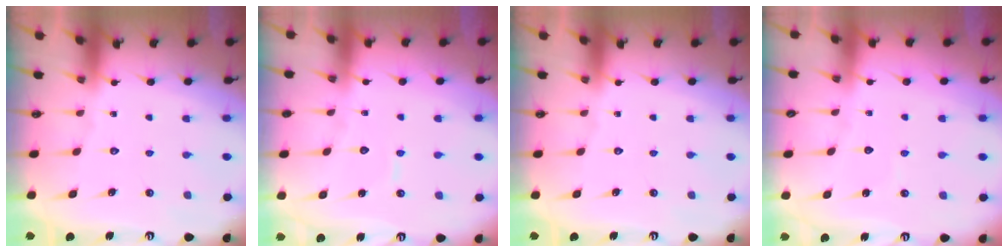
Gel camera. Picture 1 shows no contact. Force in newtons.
{"total": 5.3, "press": 5.2, "slide": 0.5}
{"total": 0.0}
{"total": 2.4, "press": 2.4, "slide": 0.2}